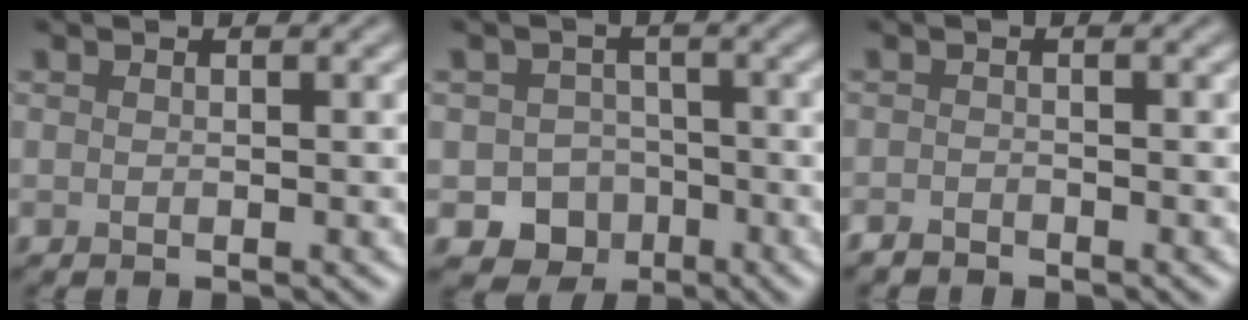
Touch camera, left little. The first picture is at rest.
{"total": 5.9, "force": [-2.8, 5.0, 1.3], "torque": [0.005, -0.011, -0.050]}
{"total": 1.2, "force": [-1.1, 0.3, 0.2], "torque": [-0.002, -0.002, -0.023]}